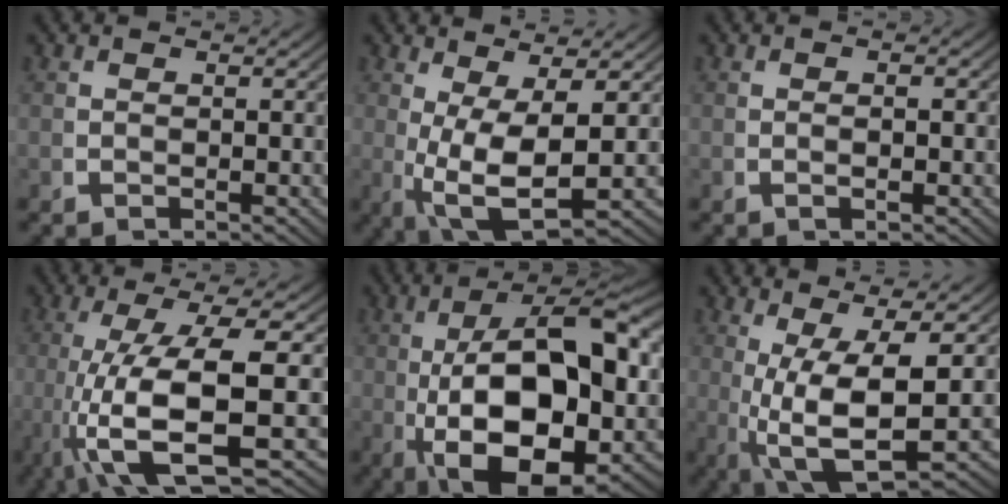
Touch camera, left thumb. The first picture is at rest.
{"total": 8.6, "force": [-0.5, 4.1, 7.6], "torque": [-0.166, -0.044, 0.024]}
{"total": 1.0, "force": [-0.2, 0.4, 0.9], "torque": [-0.018, 0.000, -0.005]}
{"total": 13.4, "force": [-2.6, 5.7, 11.8], "torque": [-0.264, -0.054, 0.001]}
{"total": 17.9, "force": [-2.3, 9.2, 15.1], "torque": [-0.288, -0.061, 0.005]}
{"total": 10.1, "force": [-0.7, 4.1, 9.1], "torque": [-0.186, -0.042, 0.023]}